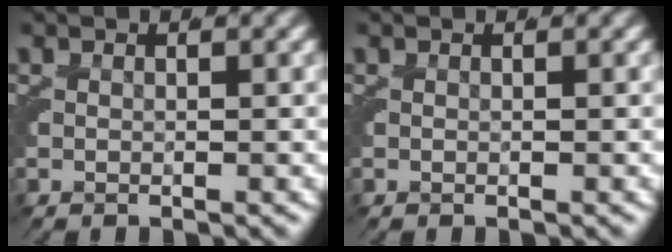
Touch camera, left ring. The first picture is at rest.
{"total": 0.0}